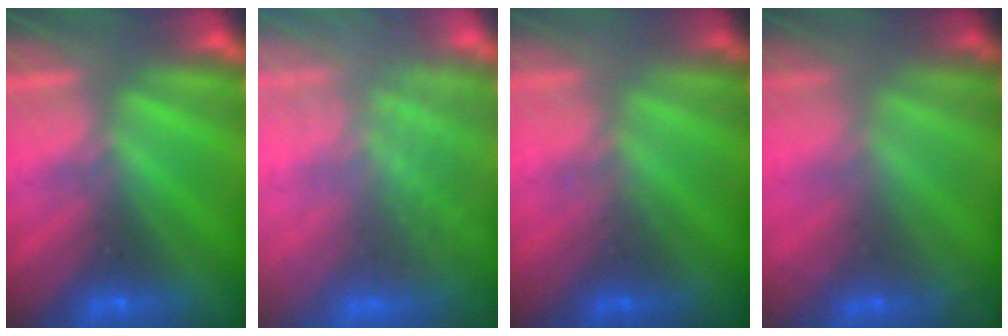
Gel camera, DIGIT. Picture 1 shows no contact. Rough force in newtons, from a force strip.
{"total": 7.1}
{"total": 1.7}
{"total": 1.5}